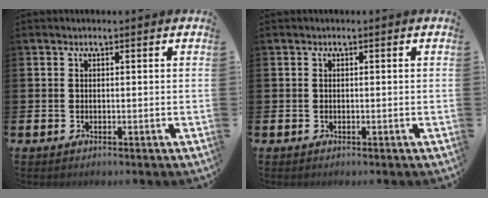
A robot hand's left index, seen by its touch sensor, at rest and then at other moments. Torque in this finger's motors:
{"motor_torque": [-0.01, -0.03, -0.09, -0.01]}